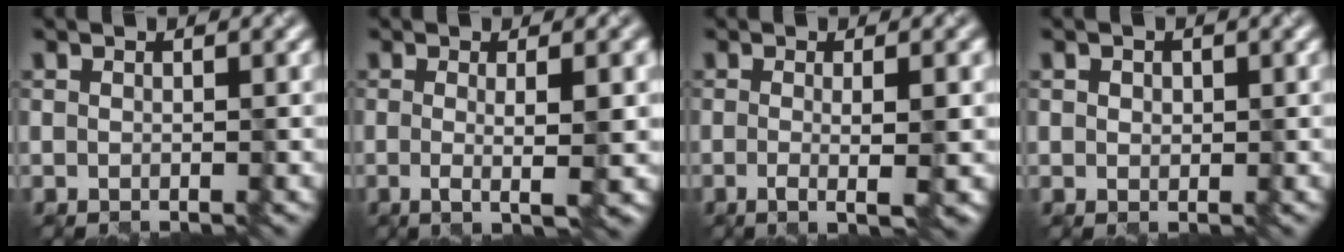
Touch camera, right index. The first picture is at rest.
{"total": 4.7, "force": [-0.1, 1.1, 4.5], "torque": [-0.064, 0.001, -0.004]}
{"total": 4.3, "force": [-0.4, 1.2, 4.1], "torque": [-0.051, 0.000, -0.009]}
{"total": 0.7, "force": [0.3, 0.7, 0.0], "torque": [0.004, 0.005, 0.004]}